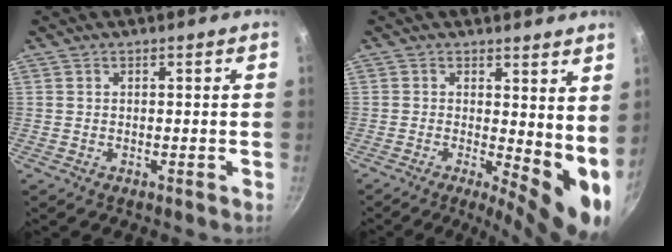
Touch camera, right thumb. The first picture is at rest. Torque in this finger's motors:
{"motor_torque": [0.18, 0.95, 0.18, -0.06, 0.29]}